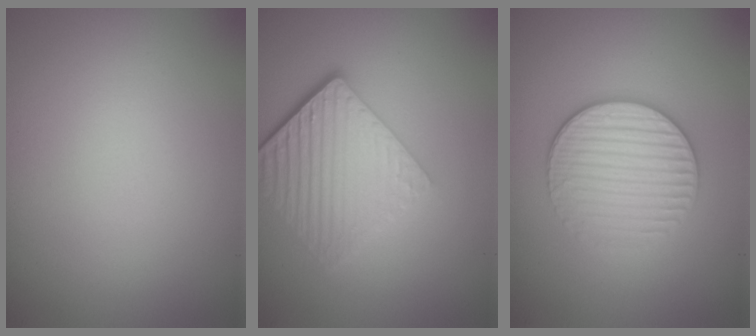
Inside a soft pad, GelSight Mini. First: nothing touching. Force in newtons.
{"total": 6.3, "press": 4.2, "slide": 4.7}
{"total": 3.8, "press": 3.4, "slide": 1.9}